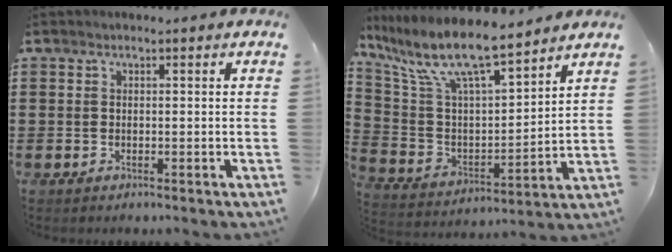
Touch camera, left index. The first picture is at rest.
{"total": 11.2, "force": [8.7, 2.2, 6.7], "torque": [-0.164, -0.053, 0.150]}